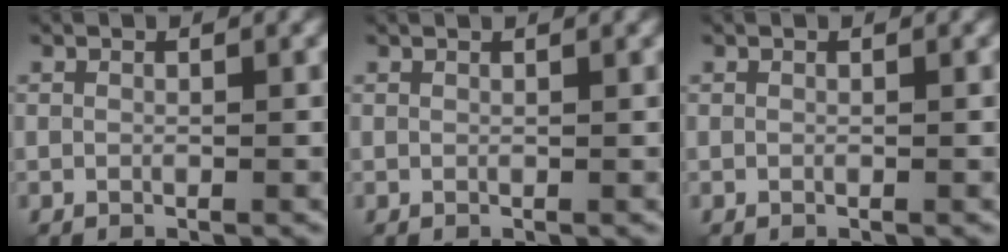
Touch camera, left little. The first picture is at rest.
{"total": 1.3, "force": [0.9, 0.3, 0.8], "torque": [-0.006, -0.001, 0.004]}
{"total": 0.0}